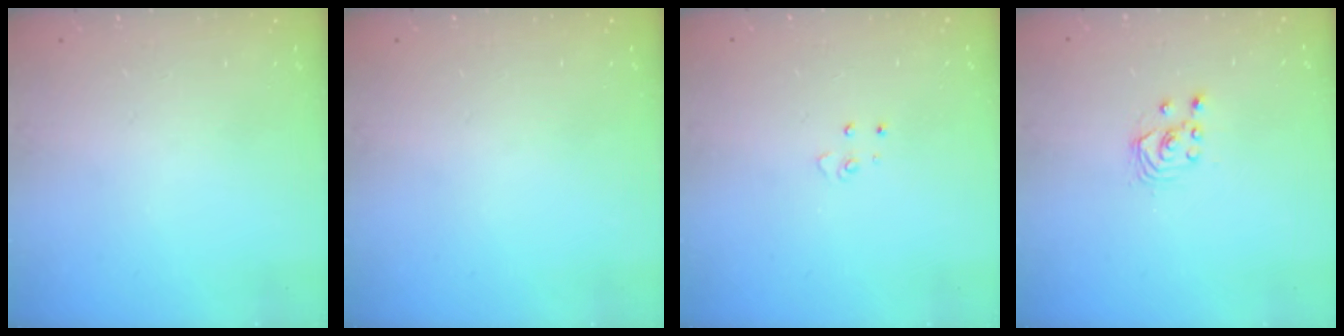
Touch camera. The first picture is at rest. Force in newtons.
{"total": 0.0}
{"total": 3.6, "press": 3.6, "slide": 0.4}
{"total": 1.7, "press": 1.7, "slide": 0.2}